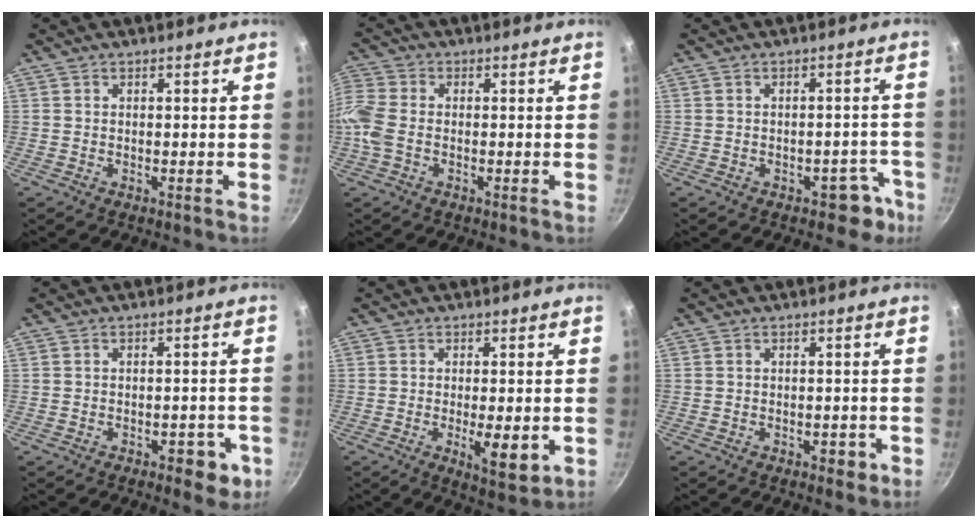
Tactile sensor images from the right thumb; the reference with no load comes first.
{"total": 7.5, "force": [-1.1, 4.9, 5.6], "torque": [-0.156, 0.013, -0.028]}
{"total": 4.9, "force": [-3.0, 2.9, 2.5], "torque": [-0.006, 0.037, -0.034]}
{"total": 5.1, "force": [-2.5, 2.5, 3.7], "torque": [-0.024, 0.015, -0.029]}
{"total": 6.7, "force": [-1.5, 2.3, 6.1], "torque": [-0.089, -0.015, -0.019]}
{"total": 2.2, "force": [-1.1, 1.3, 1.5], "torque": [-0.011, 0.006, -0.012]}